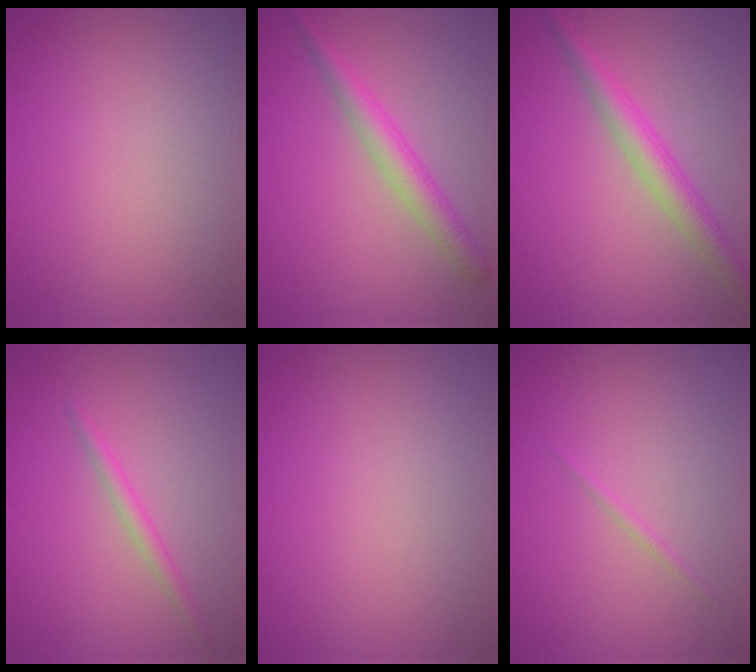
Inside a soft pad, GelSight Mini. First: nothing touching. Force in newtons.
{"total": 3.0, "press": 3.0, "slide": 0.1}
{"total": 3.4, "press": 3.4, "slide": 0.1}
{"total": 1.3, "press": 1.3, "slide": 0.1}
{"total": 0.0}
{"total": 0.5, "press": 0.5, "slide": 0.0}